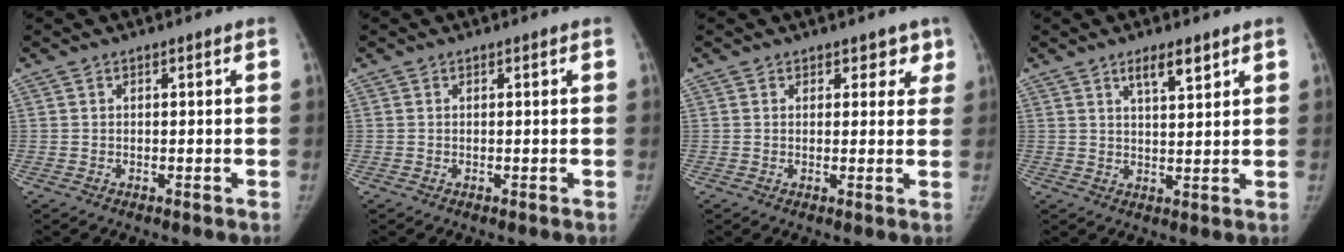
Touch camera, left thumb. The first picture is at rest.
{"total": 0.0}
{"total": 3.3, "force": [2.2, 2.2, 1.1], "torque": [0.031, -0.008, 0.022]}
{"total": 4.9, "force": [3.2, 1.3, 3.5], "torque": [-0.050, -0.021, 0.053]}